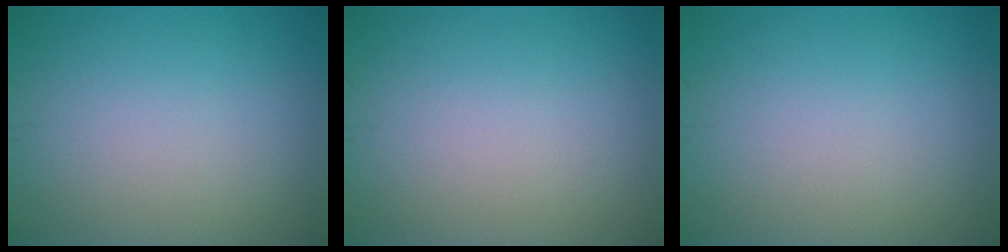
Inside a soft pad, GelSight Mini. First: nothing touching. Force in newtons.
{"total": 0.0}
{"total": 0.0}